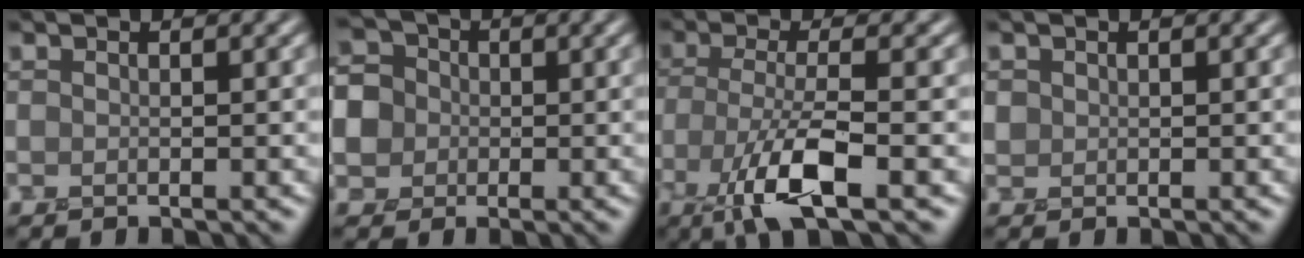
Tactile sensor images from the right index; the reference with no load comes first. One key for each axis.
{"total": 6.0, "fx": -0.1, "fy": 5.7, "fz": 1.9, "tx": -0.046, "ty": 0.034, "tz": -0.029}
{"total": 5.7, "fx": -2.5, "fy": 1.6, "fz": 4.9, "tx": -0.106, "ty": -0.005, "tz": -0.051}
{"total": 0.8, "fx": 0.4, "fy": 0.6, "fz": -0.4, "tx": 0.004, "ty": 0.004, "tz": 0.010}